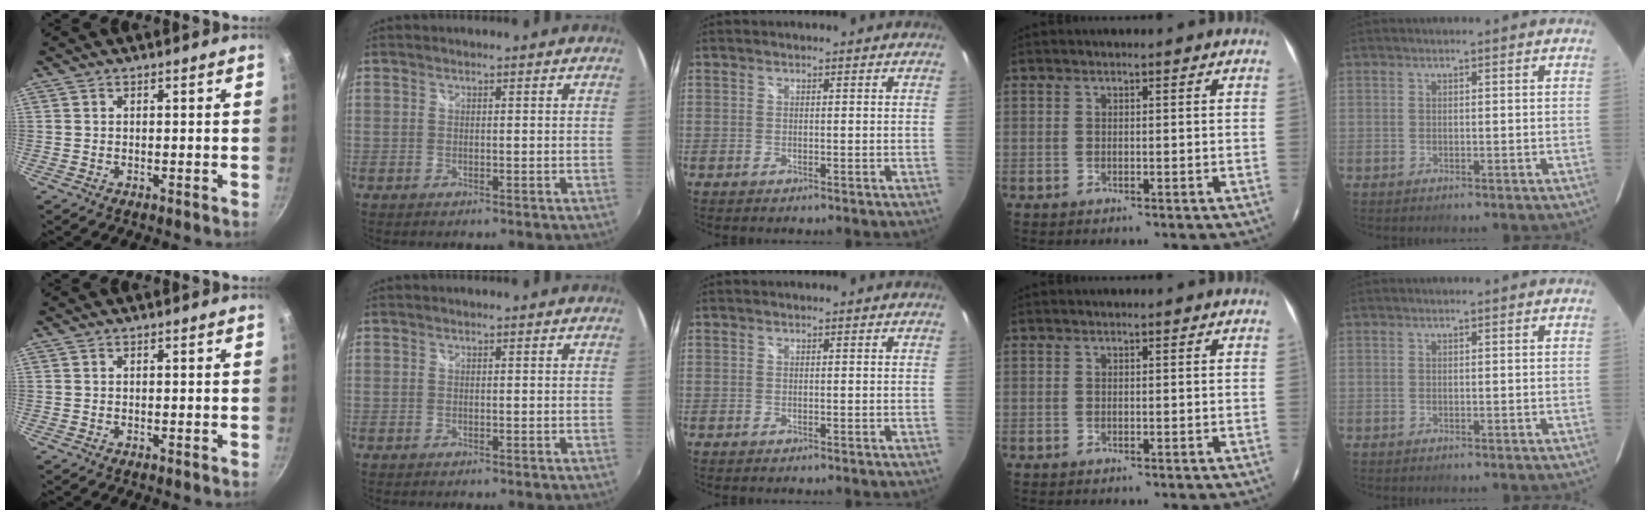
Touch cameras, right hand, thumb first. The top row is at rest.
{}